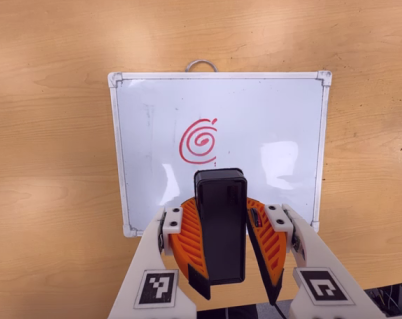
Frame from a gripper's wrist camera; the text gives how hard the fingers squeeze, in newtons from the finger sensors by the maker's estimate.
{"total": 9.8, "left": 10.3, "right": 9.2}